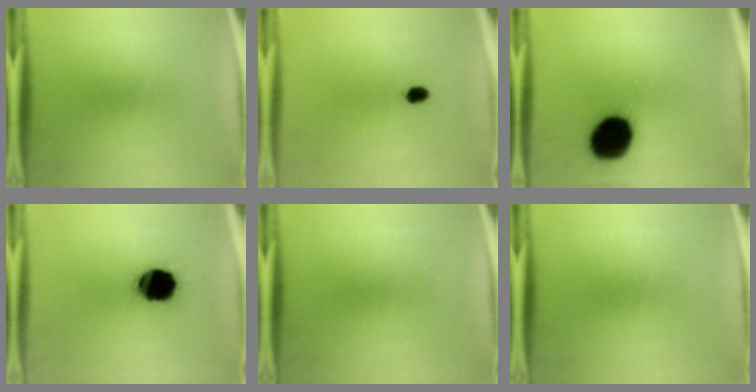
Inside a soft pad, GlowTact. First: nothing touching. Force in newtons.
{"total": 2.1}
{"total": 19.4}
{"total": 16.7}
{"total": 0.0}
{"total": 0.0}